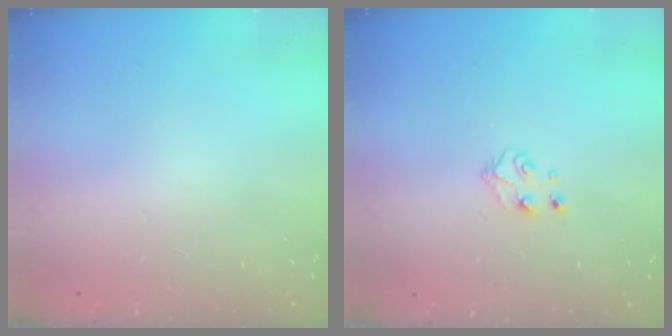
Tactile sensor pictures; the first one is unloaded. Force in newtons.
{"total": 4.7, "press": 4.7, "slide": 0.4}